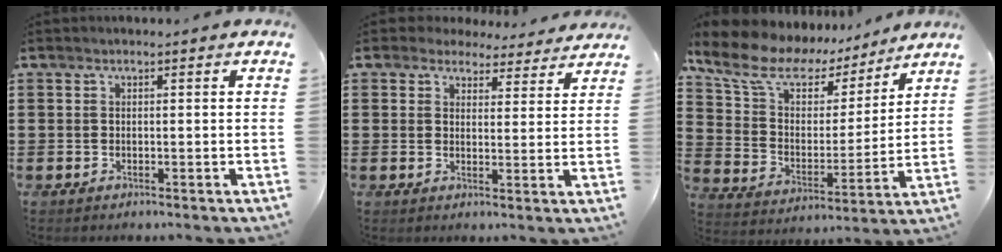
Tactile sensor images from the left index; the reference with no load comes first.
{"total": 3.8, "force": [3.6, 1.3, 0.5], "torque": [-0.026, -0.010, 0.065]}
{"total": 9.9, "force": [7.4, 5.1, 4.1], "torque": [-0.122, -0.033, 0.132]}